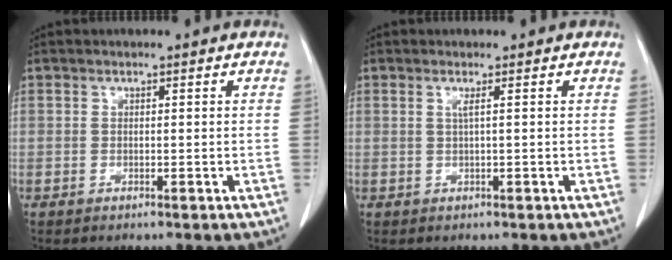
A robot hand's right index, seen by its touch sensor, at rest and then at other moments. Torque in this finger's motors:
{"motor_torque": [0.09, -0.02, 0.06, 0.01]}